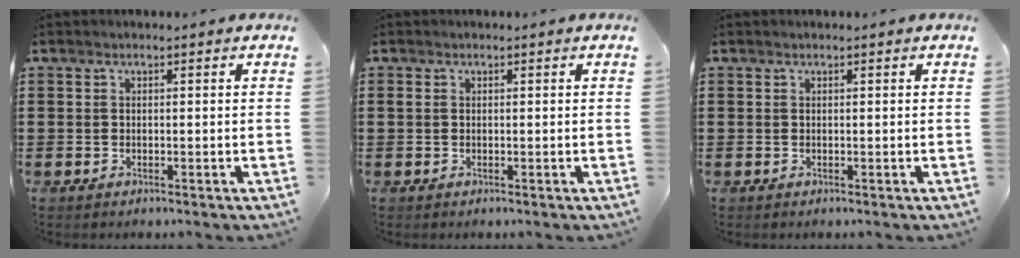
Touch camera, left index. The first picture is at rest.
{"total": 0.6, "force": [0.0, 0.5, 0.4], "torque": [-0.008, 0.003, -0.001]}
{"total": 0.0}